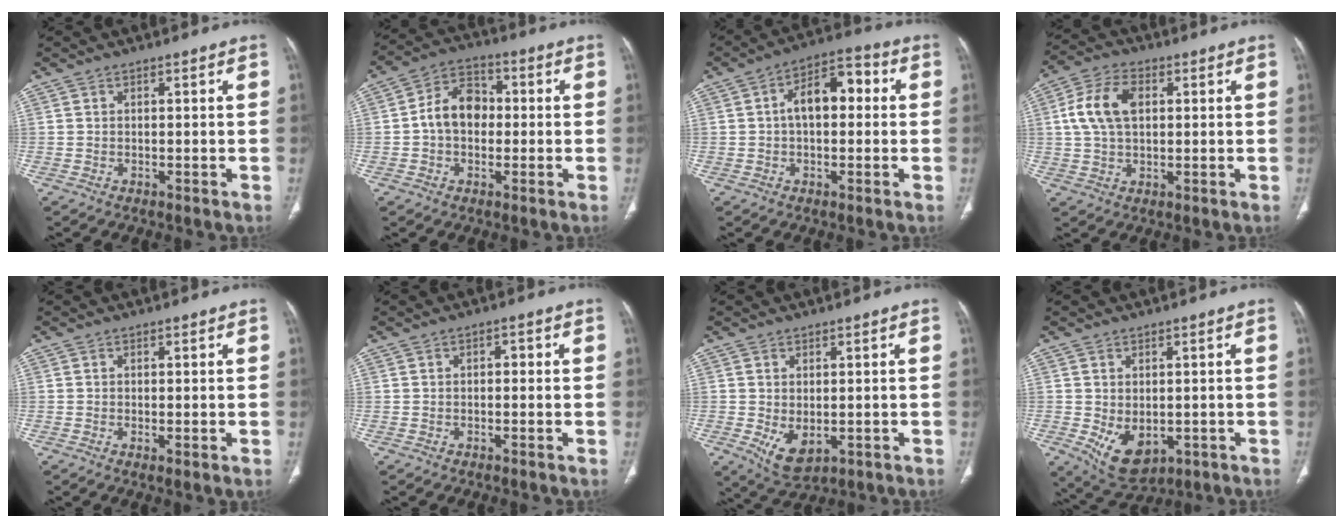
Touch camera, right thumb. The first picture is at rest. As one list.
[{"total": 9.0, "force": [-0.2, 6.7, 6.0], "torque": [-0.084, 0.026, -0.016]}, {"total": 9.5, "force": [1.0, 5.4, 7.8], "torque": [-0.109, 0.035, 0.007]}, {"total": 9.8, "force": [1.9, 6.0, 7.4], "torque": [-0.149, 0.015, 0.034]}, {"total": 1.3, "force": [-0.2, 0.3, 1.3], "torque": [-0.030, -0.008, -0.004]}, {"total": 1.3, "force": [0.0, 0.8, 1.0], "torque": [-0.004, 0.005, -0.006]}, {"total": 5.6, "force": [-1.0, 3.3, 4.5], "torque": [-0.075, -0.011, 0.000]}, {"total": 7.9, "force": [-1.6, 5.1, 5.8], "torque": [-0.084, -0.011, -0.003]}]